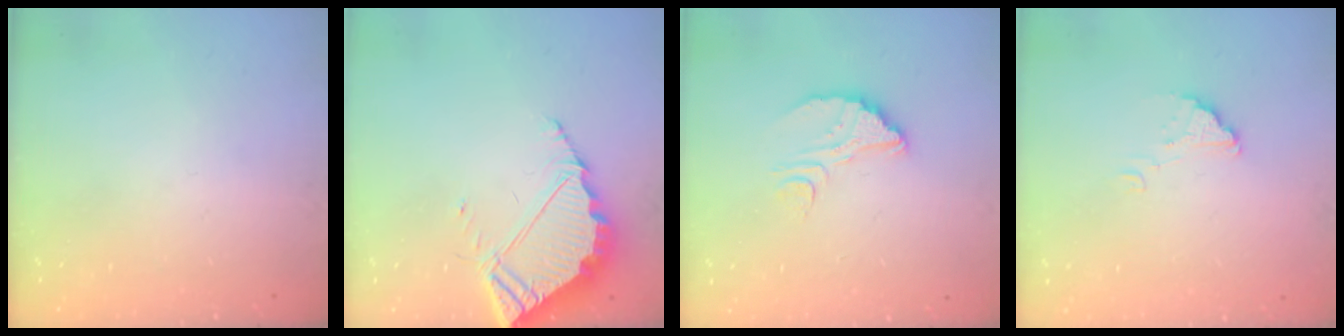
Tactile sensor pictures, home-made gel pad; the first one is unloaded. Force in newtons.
{"total": 5.9, "press": 5.9, "slide": 0.4}
{"total": 7.2, "press": 7.2, "slide": 0.6}
{"total": 2.2, "press": 2.2, "slide": 0.1}